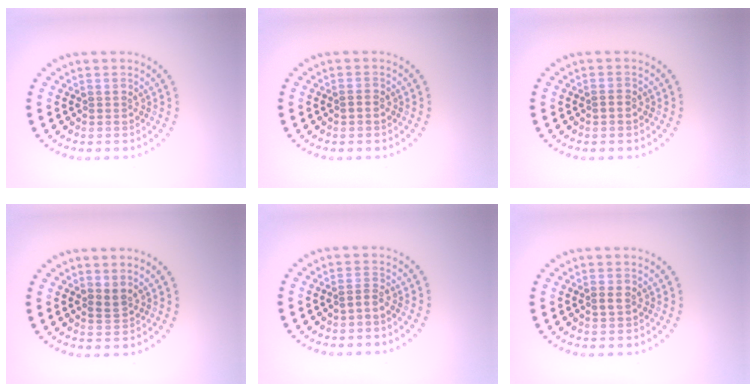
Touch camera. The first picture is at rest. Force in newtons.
{"total": 0.9, "press": 0.8, "slide": 0.2}
{"total": 0.9, "press": 0.8, "slide": 0.2}
{"total": 1.2, "press": 0.9, "slide": 0.7}
{"total": 1.0, "press": 0.8, "slide": 0.7}
{"total": 1.0, "press": 1.0, "slide": 0.1}